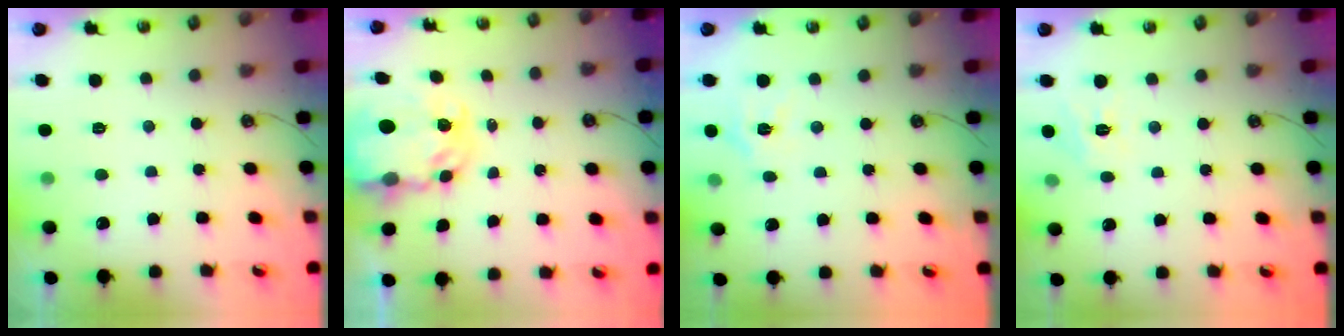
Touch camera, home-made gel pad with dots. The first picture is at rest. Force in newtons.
{"total": 7.7, "press": 7.6, "slide": 0.7}
{"total": 7.8, "press": 7.8, "slide": 0.9}
{"total": 5.3, "press": 5.3, "slide": 0.5}